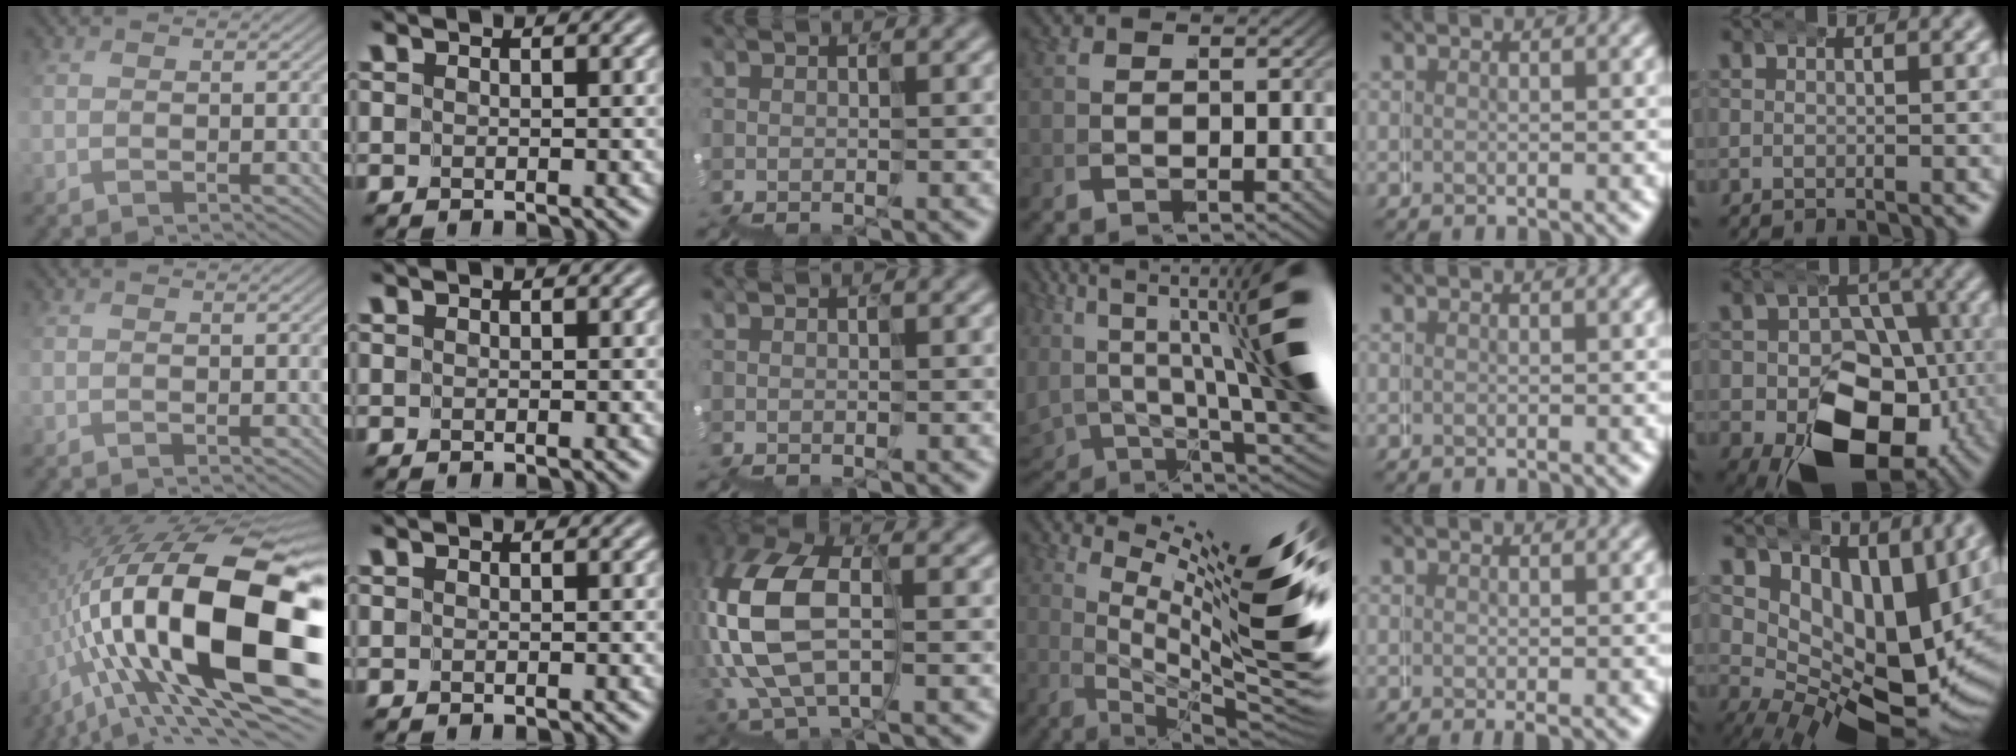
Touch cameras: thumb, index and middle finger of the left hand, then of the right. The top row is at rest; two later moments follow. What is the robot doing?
{"motion": "wrap", "object": "duck tape"}